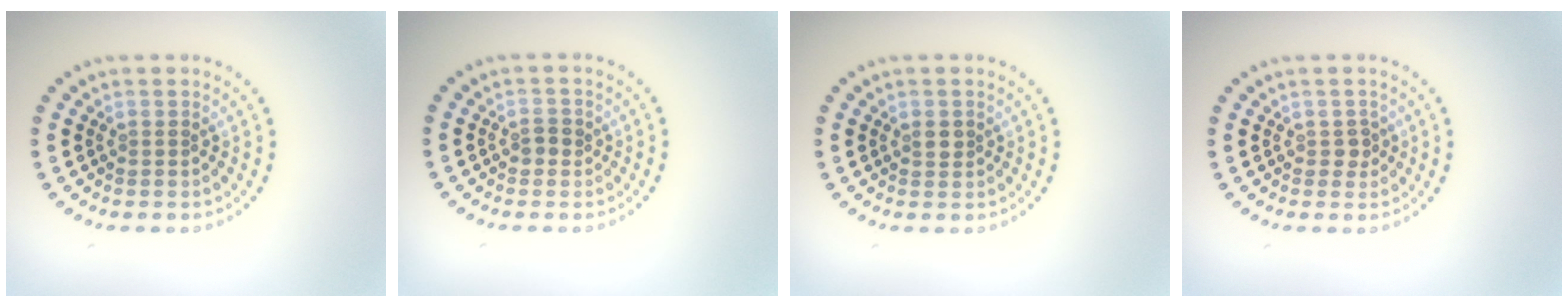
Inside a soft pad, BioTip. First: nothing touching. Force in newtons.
{"total": 1.3, "press": 1.2, "slide": 0.3}
{"total": 1.0, "press": 1.0, "slide": 0.4}
{"total": 1.1, "press": 1.0, "slide": 0.5}